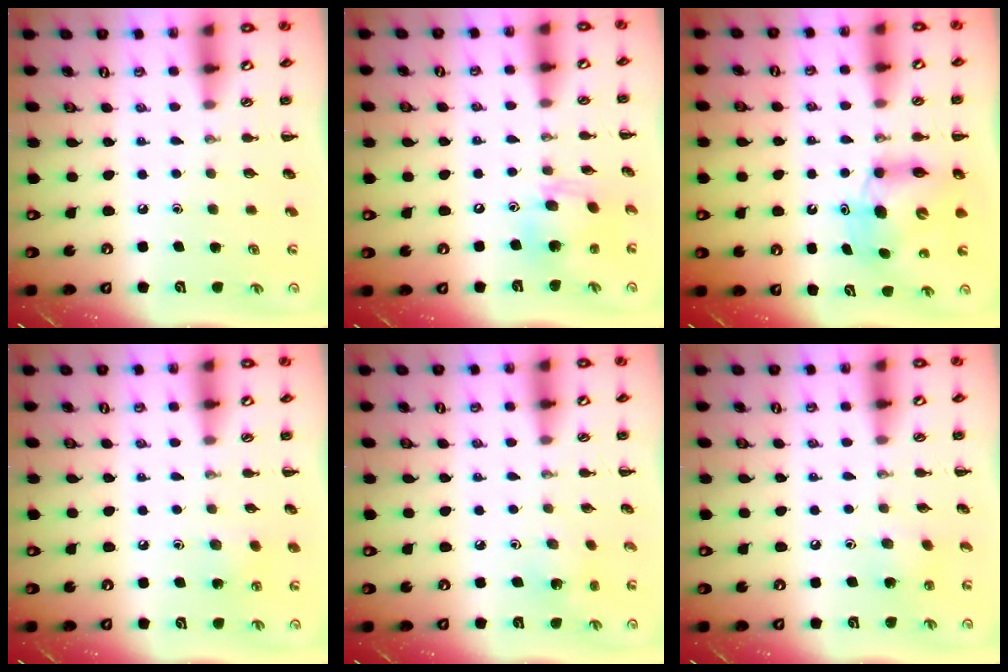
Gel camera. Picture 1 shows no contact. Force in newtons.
{"total": 12.3, "press": 11.9, "slide": 3.1}
{"total": 7.7, "press": 7.6, "slide": 1.2}
{"total": 7.2, "press": 6.9, "slide": 2.1}
{"total": 1.5, "press": 1.4, "slide": 0.5}
{"total": 2.8, "press": 2.7, "slide": 0.6}